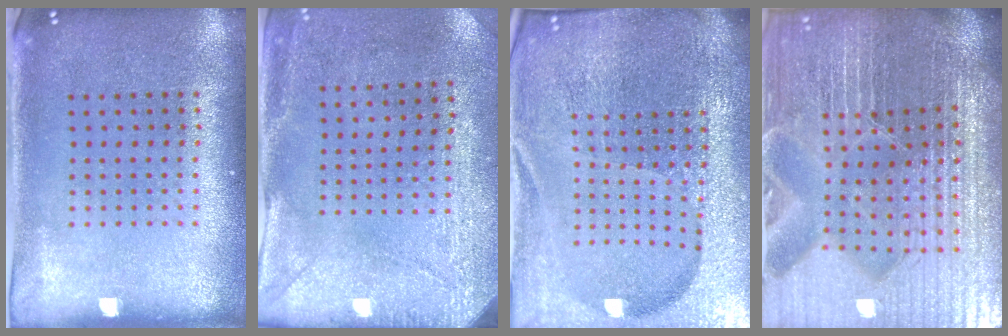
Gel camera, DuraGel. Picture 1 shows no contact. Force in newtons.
{"total": 2.9, "press": 2.3, "slide": 1.8}
{"total": 6.1, "press": 5.4, "slide": 2.8}
{"total": 6.9, "press": 6.0, "slide": 3.3}